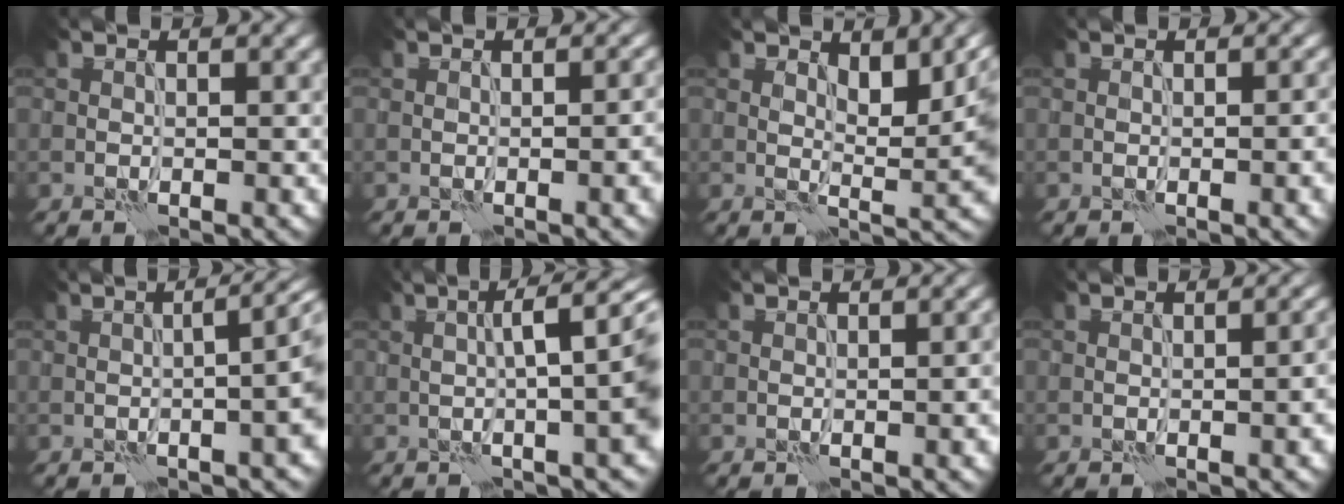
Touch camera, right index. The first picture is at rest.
{"total": 3.3, "force": [-0.5, 1.1, 3.1], "torque": [-0.034, 0.002, -0.003]}
{"total": 6.5, "force": [2.1, 1.9, 5.8], "torque": [-0.081, 0.004, 0.033]}
{"total": 2.6, "force": [-0.3, 0.7, 2.5], "torque": [-0.031, 0.000, -0.004]}
{"total": 6.8, "force": [0.3, 2.7, 6.2], "torque": [-0.042, 0.025, -0.017]}
{"total": 8.2, "force": [1.2, 2.2, 7.8], "torque": [-0.078, 0.020, 0.011]}
{"total": 2.2, "force": [-0.2, 0.6, 2.1], "torque": [-0.023, 0.002, -0.003]}
{"total": 3.1, "force": [-0.3, 1.0, 2.9], "torque": [-0.028, 0.003, -0.002]}